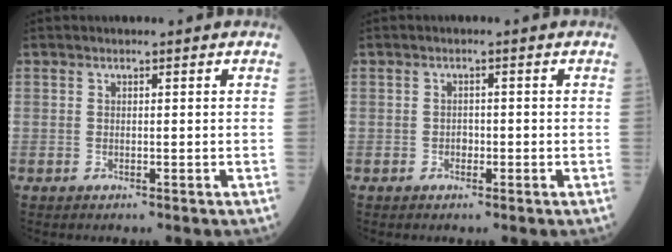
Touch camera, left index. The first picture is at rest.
{"total": 1.1, "force": [-0.5, 0.8, 0.6], "torque": [-0.007, 0.004, -0.009]}